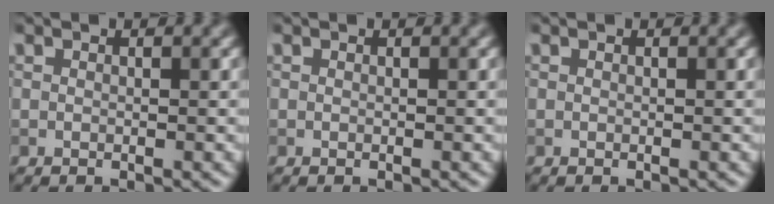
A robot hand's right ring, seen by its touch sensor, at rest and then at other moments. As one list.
[{"total": 0.0}, {"total": 0.0}]